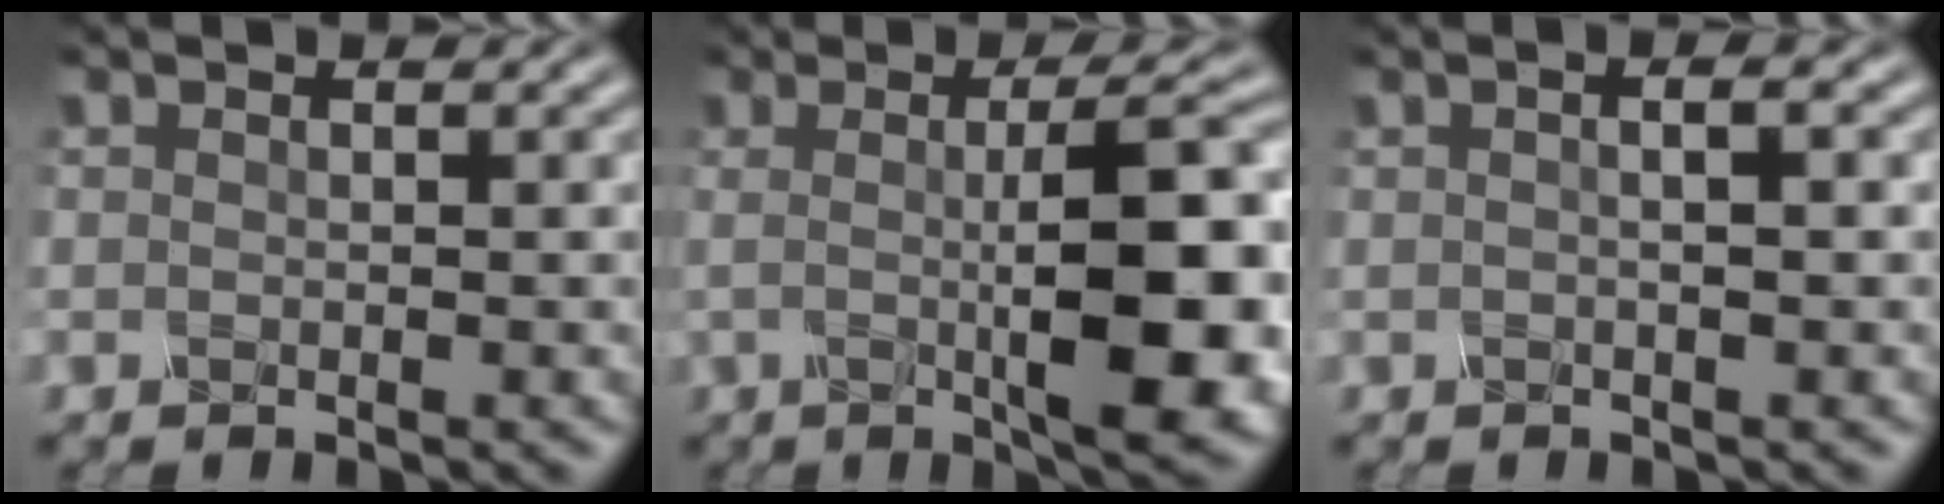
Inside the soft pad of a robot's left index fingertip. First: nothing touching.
{"total": 10.1, "force": [-0.2, 2.5, 9.8], "torque": [-0.125, -0.002, -0.002]}
{"total": 3.1, "force": [0.7, 1.3, 2.7], "torque": [-0.015, 0.012, -0.016]}